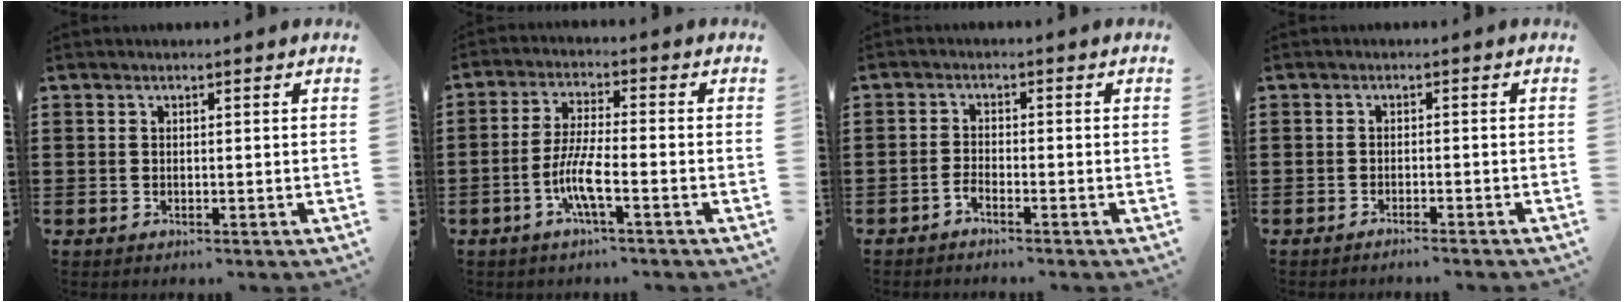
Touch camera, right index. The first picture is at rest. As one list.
[{"total": 6.4, "force": [-2.9, 0.9, 5.7], "torque": [-0.128, -0.013, -0.062]}, {"total": 1.7, "force": [-1.5, 0.0, 0.6], "torque": [-0.015, -0.002, -0.029]}, {"total": 1.5, "force": [-1.4, -0.4, 0.2], "torque": [-0.004, 0.001, -0.028]}]